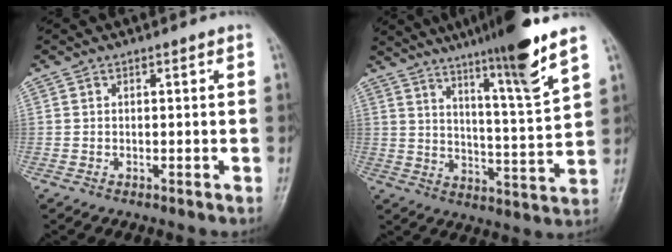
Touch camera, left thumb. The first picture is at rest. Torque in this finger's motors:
{"motor_torque": [2.65, 0.75, 1.54, -1.08, 0.33]}